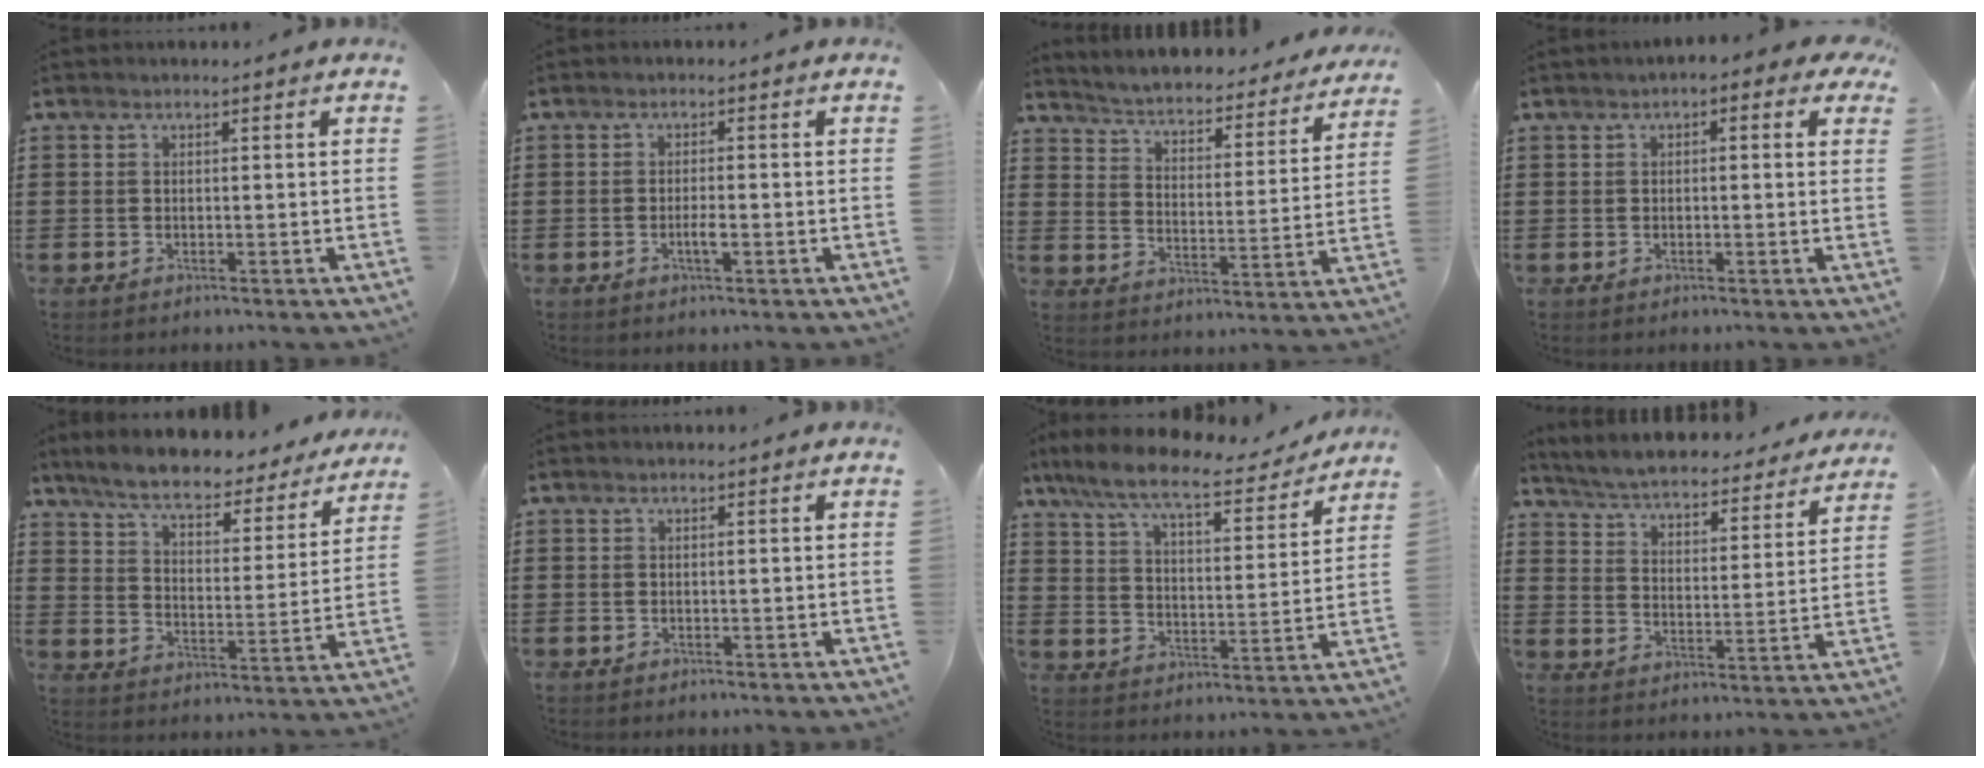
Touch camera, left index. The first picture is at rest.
{"total": 2.1, "force": [-0.7, 0.4, 1.9], "torque": [-0.035, 0.002, -0.013]}
{"total": 3.5, "force": [3.4, -0.1, 0.7], "torque": [-0.035, -0.036, 0.048]}
{"total": 1.5, "force": [0.1, 0.7, 1.4], "torque": [-0.027, 0.006, -0.003]}
{"total": 6.6, "force": [5.9, 0.7, 2.7], "torque": [-0.080, -0.038, 0.099]}
{"total": 0.0}
{"total": 8.8, "force": [7.6, 1.0, 4.4], "torque": [-0.117, -0.039, 0.128]}
{"total": 4.6, "force": [4.5, -0.2, 0.8], "torque": [-0.040, -0.040, 0.071]}